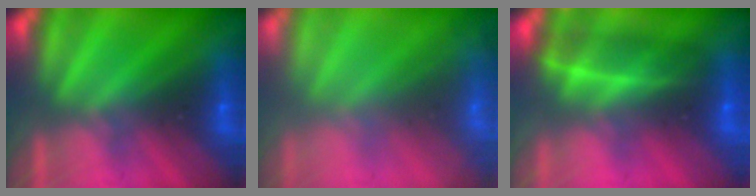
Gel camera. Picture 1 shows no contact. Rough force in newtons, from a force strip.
{"total": 7.8}
{"total": 2.0}